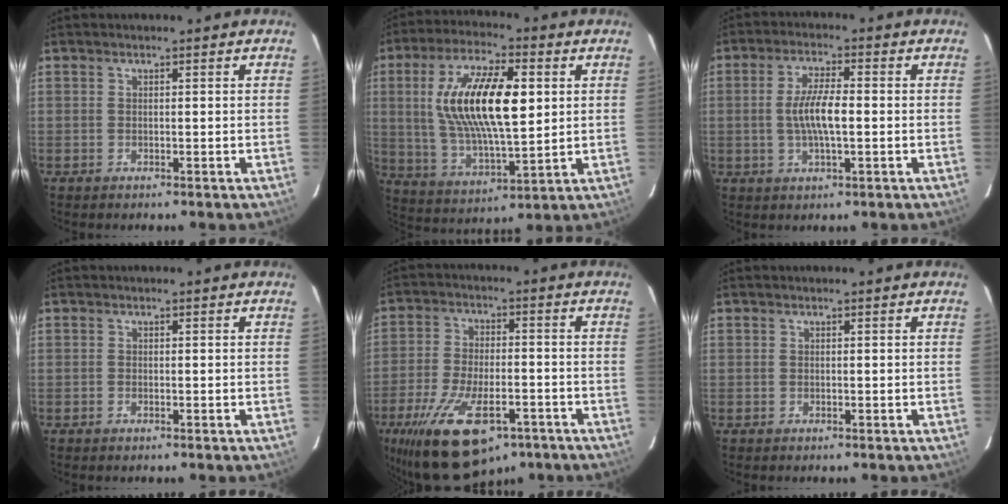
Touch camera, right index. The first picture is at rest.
{"total": 18.8, "force": [3.7, 7.0, 17.1], "torque": [-0.325, 0.008, 0.075]}
{"total": 6.8, "force": [-0.6, 1.7, 6.6], "torque": [-0.125, 0.002, -0.010]}
{"total": 0.0}
{"total": 19.7, "force": [-11.6, 8.6, 13.4], "torque": [-0.274, -0.038, -0.189]}
{"total": 0.0}